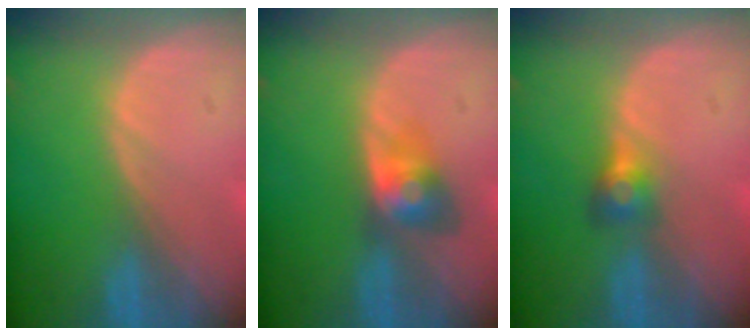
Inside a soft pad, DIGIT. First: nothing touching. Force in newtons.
{"total": 4.0, "press": 4.0, "slide": 0.3}
{"total": 2.8, "press": 2.6, "slide": 1.0}